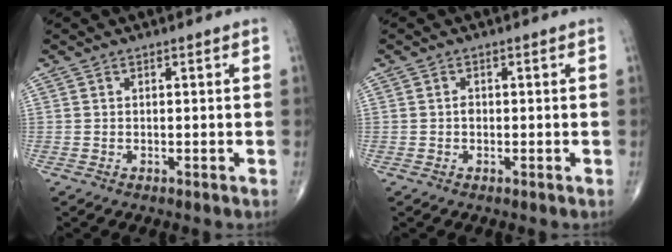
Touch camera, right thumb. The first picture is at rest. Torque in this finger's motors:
{"motor_torque": [0.23, -0.06, 0.20, -0.08, -0.03]}